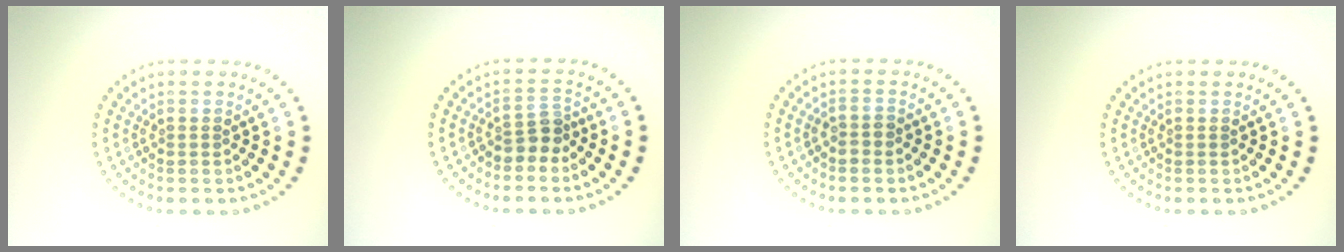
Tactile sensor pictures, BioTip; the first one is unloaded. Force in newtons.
{"total": 2.2, "press": 1.7, "slide": 1.4}
{"total": 0.9, "press": 0.8, "slide": 0.4}
{"total": 0.0}